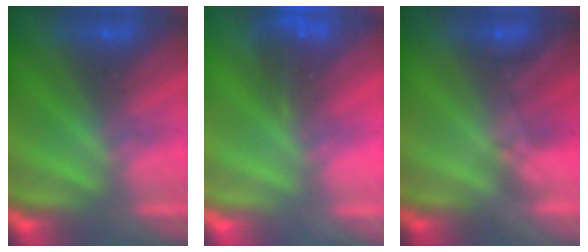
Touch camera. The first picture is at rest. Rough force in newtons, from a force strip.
{"total": 4.5}
{"total": 1.6}